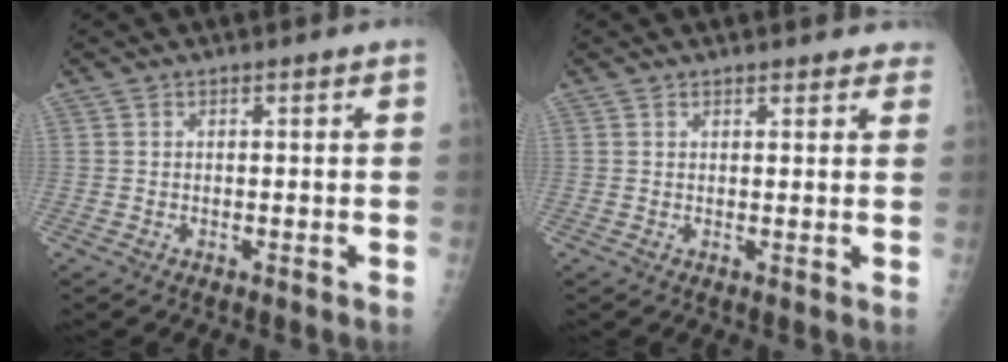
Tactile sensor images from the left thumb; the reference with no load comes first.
{"total": 4.0, "force": [3.6, 1.3, 1.0], "torque": [0.015, -0.010, 0.031]}